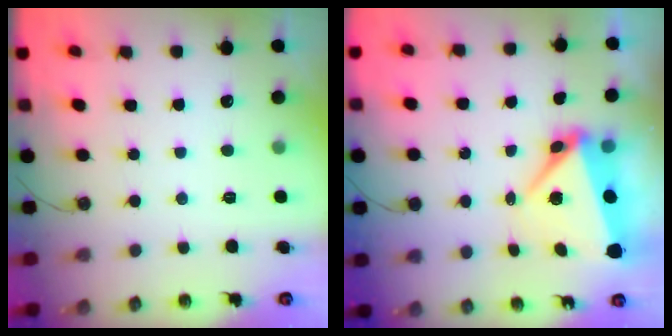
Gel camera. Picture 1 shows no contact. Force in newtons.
{"total": 6.7, "press": 6.5, "slide": 1.6}